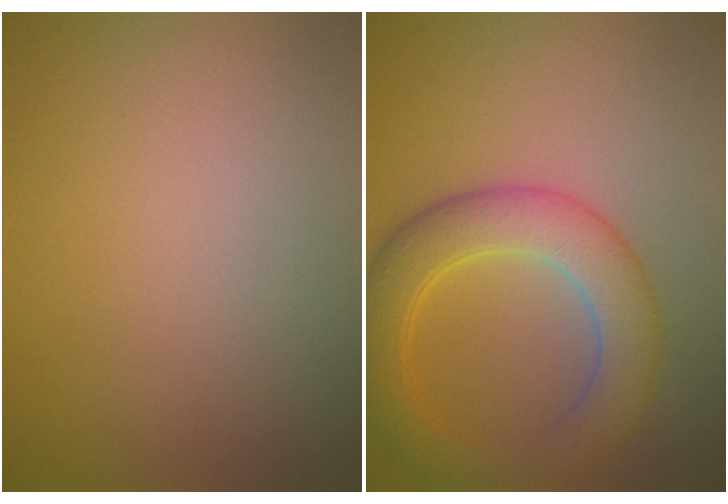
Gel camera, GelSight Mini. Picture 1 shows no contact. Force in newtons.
{"total": 6.0, "press": 6.0, "slide": 0.3}